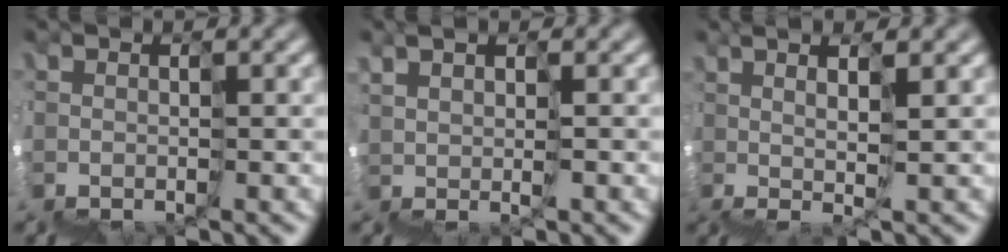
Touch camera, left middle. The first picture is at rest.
{"total": 2.6, "force": [2.0, -1.3, -1.1], "torque": [0.025, 0.016, 0.038]}
{"total": 3.1, "force": [2.4, -1.7, 1.0], "torque": [0.025, 0.026, 0.044]}